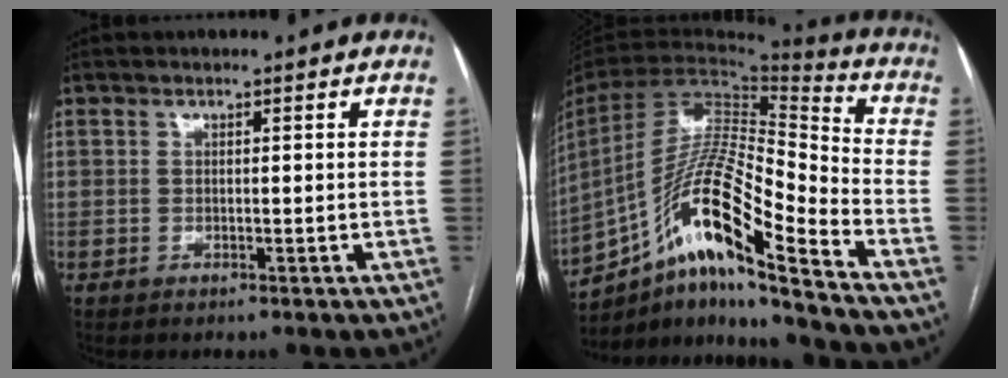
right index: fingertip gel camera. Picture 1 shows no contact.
{"total": 19.4, "force": [-12.4, 0.9, 14.8], "torque": [-0.298, 0.001, -0.227]}